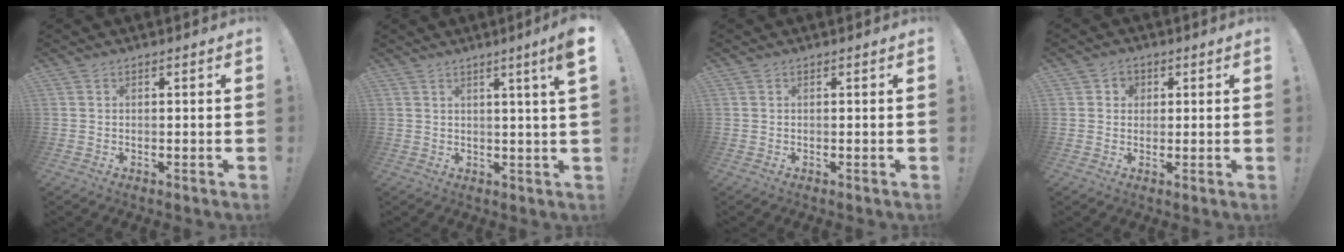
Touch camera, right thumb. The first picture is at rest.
{"total": 6.0, "force": [2.5, -1.0, 5.4], "torque": [-0.070, -0.015, 0.032]}
{"total": 0.0}
{"total": 3.7, "force": [0.7, 3.5, 1.0], "torque": [-0.015, 0.001, 0.013]}